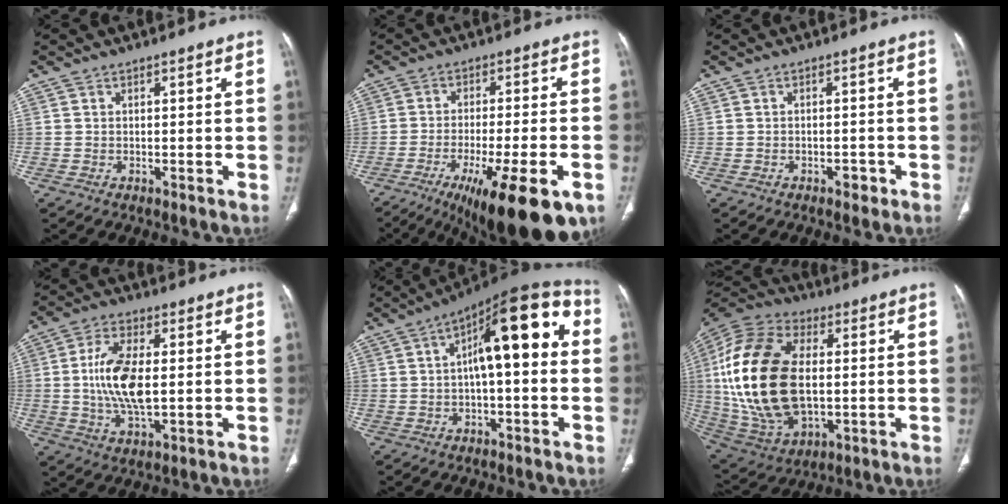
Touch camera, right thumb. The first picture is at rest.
{"total": 18.5, "force": [-9.8, 4.7, 15.0], "torque": [-0.193, 0.013, -0.143]}
{"total": 1.8, "force": [-1.1, 1.1, 1.0], "torque": [-0.012, 0.006, -0.014]}
{"total": 11.8, "force": [0.2, 5.3, 10.6], "torque": [-0.213, -0.004, 0.005]}
{"total": 16.7, "force": [1.9, 6.2, 15.4], "torque": [-0.201, 0.047, 0.018]}
{"total": 27.2, "force": [1.1, 16.0, 22.0], "torque": [-0.456, -0.006, 0.028]}